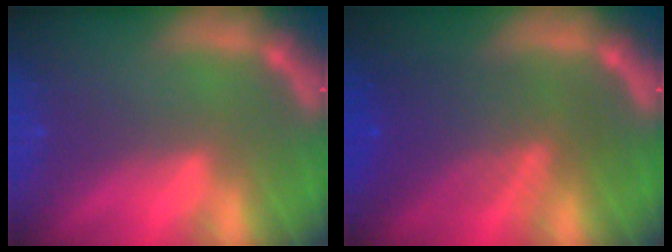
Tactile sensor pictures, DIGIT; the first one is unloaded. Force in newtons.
{"total": 7.0}